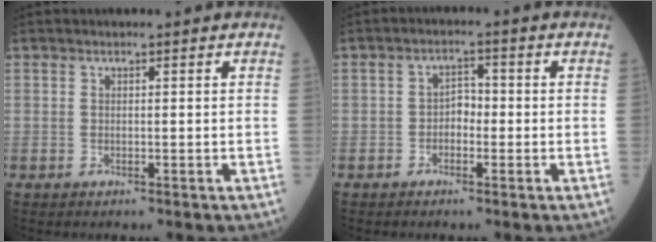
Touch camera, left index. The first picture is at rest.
{"total": 2.6, "force": [-0.7, 1.6, 1.9], "torque": [-0.026, 0.010, -0.019]}